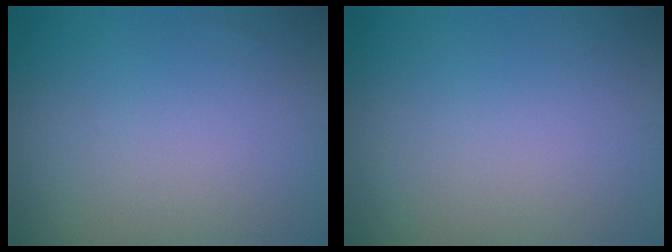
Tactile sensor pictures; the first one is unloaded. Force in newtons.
{"total": 0.0}